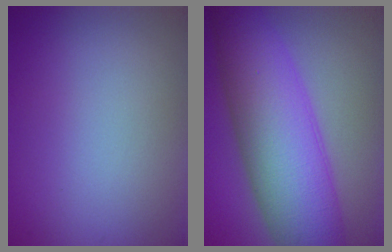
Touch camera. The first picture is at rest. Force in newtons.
{"total": 11.4, "press": 11.4, "slide": 0.2}